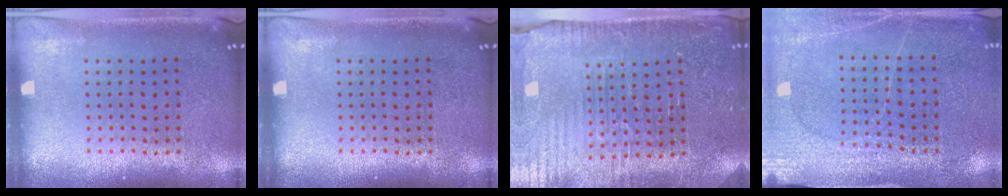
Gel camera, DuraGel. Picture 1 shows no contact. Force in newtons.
{"total": 0.0}
{"total": 3.4, "press": 3.4, "slide": 0.2}
{"total": 2.9, "press": 2.8, "slide": 0.4}